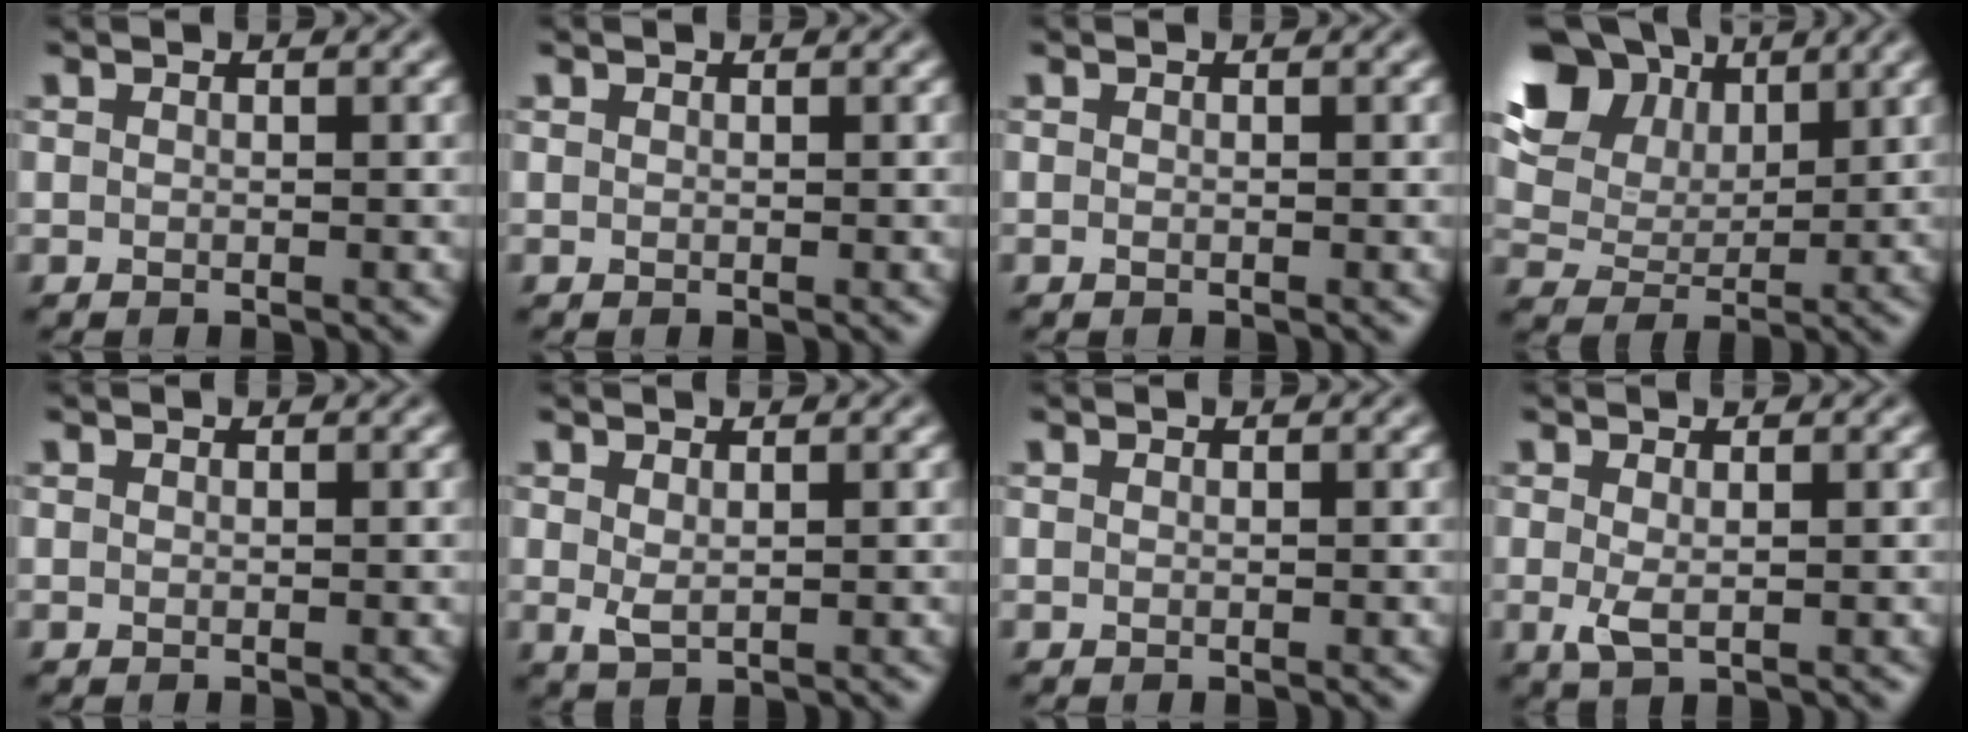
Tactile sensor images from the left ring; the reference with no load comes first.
{"total": 0.0}
{"total": 0.0}
{"total": 10.0, "force": [5.1, 6.6, 5.6], "torque": [-0.129, 0.025, 0.080]}
{"total": 0.0}
{"total": 1.1, "force": [0.4, 0.4, 0.9], "torque": [-0.025, -0.003, 0.014]}
{"total": 0.0}
{"total": 1.4, "force": [0.0, 0.4, 1.4], "torque": [-0.033, -0.001, 0.002]}